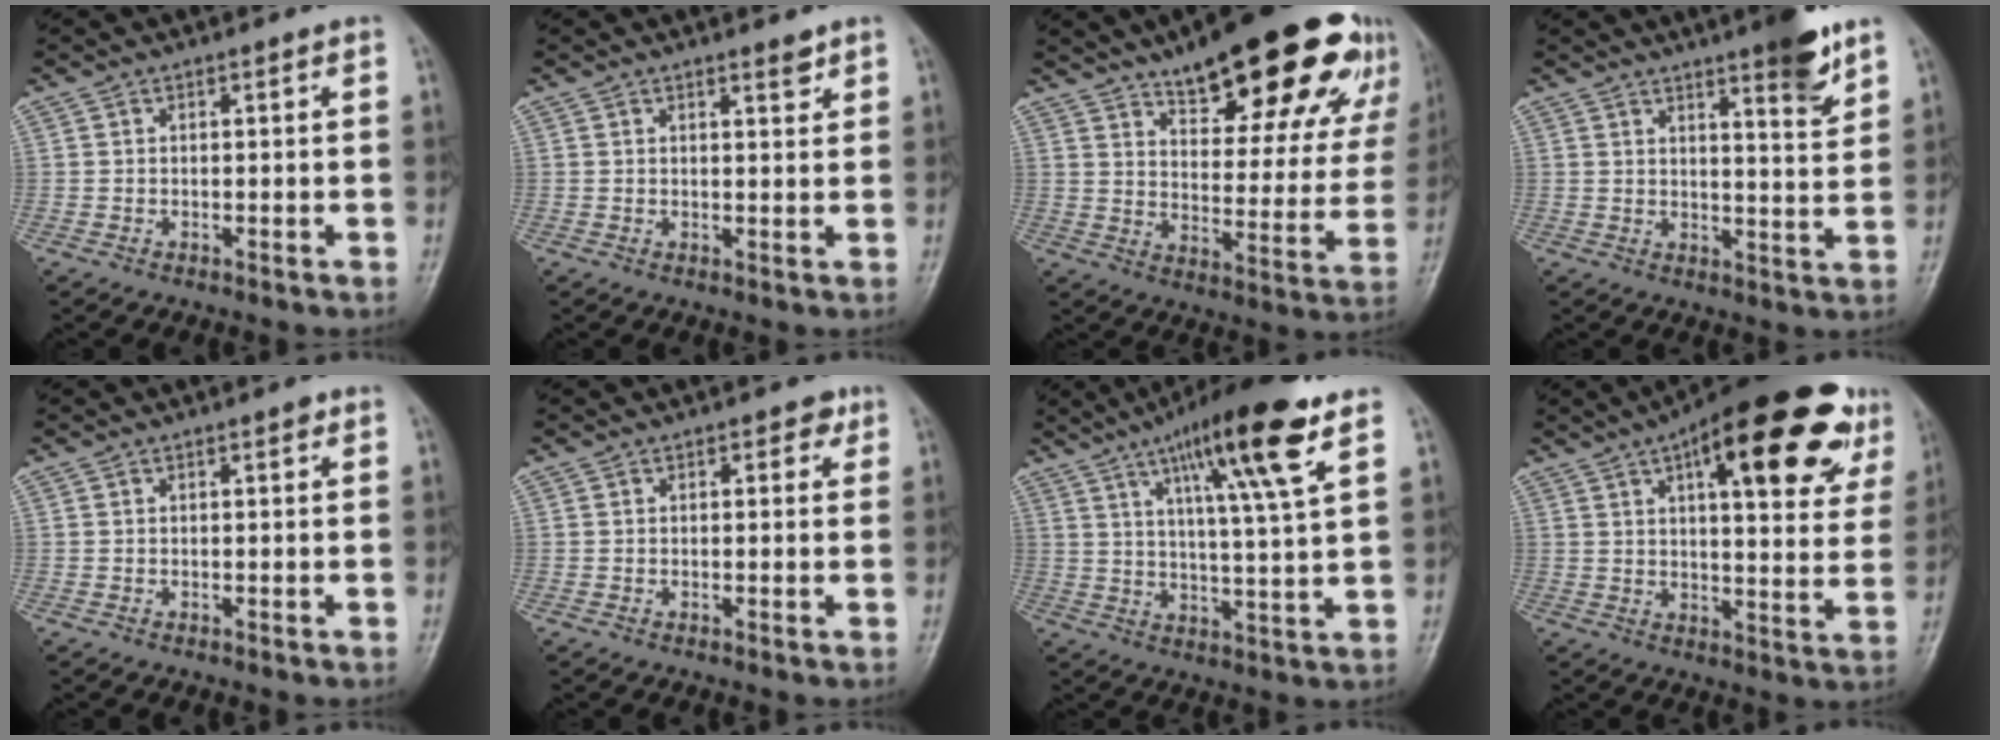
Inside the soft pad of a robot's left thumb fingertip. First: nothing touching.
{"total": 2.2, "force": [1.7, 0.7, 1.3], "torque": [-0.012, -0.011, 0.024]}
{"total": 26.5, "force": [17.6, 9.4, 17.5], "torque": [-0.200, -0.058, 0.241]}
{"total": 8.5, "force": [5.6, 1.4, 6.2], "torque": [-0.074, -0.036, 0.076]}
{"total": 0.9, "force": [0.5, 0.4, 0.7], "torque": [-0.007, 0.001, 0.004]}
{"total": 2.2, "force": [1.1, 1.4, 1.3], "torque": [0.000, 0.000, 0.008]}
{"total": 16.4, "force": [8.6, 2.0, 13.8], "torque": [-0.221, -0.028, 0.136]}
{"total": 25.2, "force": [12.5, 9.1, 20.0], "torque": [-0.248, -0.009, 0.170]}